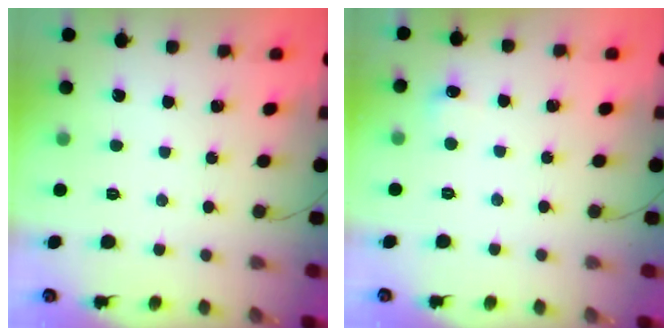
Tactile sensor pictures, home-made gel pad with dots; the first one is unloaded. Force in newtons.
{"total": 3.8, "press": 3.6, "slide": 1.2}